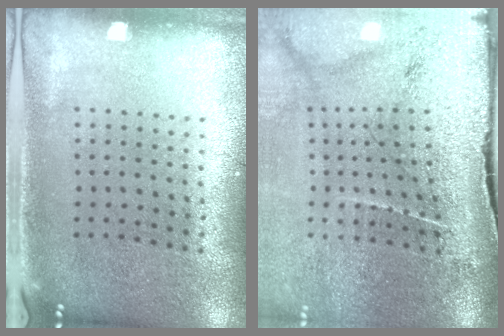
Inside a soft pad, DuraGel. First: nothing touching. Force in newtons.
{"total": 4.3, "press": 3.5, "slide": 2.5}